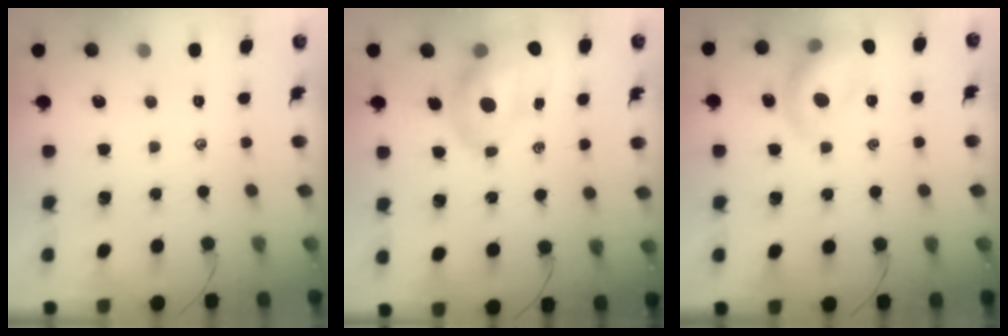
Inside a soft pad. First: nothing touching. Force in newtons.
{"total": 13.4, "press": 12.8, "slide": 3.9}
{"total": 13.6, "press": 13.5, "slide": 1.8}